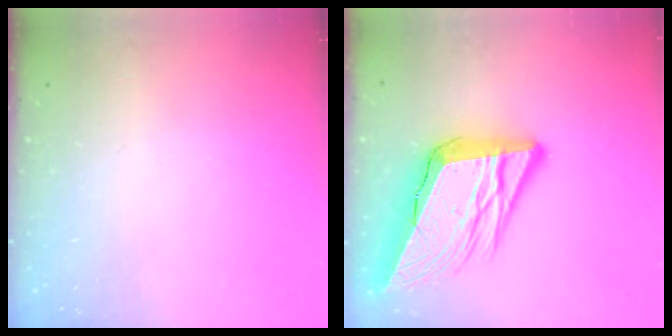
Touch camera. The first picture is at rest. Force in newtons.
{"total": 18.2, "press": 18.0, "slide": 2.6}